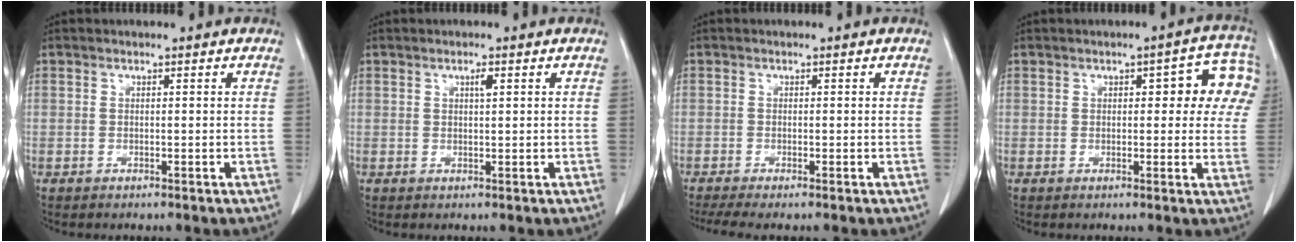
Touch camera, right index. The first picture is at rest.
{"total": 1.1, "force": [0.5, 0.2, 1.0], "torque": [-0.020, 0.001, 0.007]}
{"total": 4.1, "force": [-3.3, 0.1, 2.4], "torque": [-0.039, -0.010, -0.057]}
{"total": 8.3, "force": [2.4, 3.6, 7.1], "torque": [-0.062, 0.027, 0.023]}